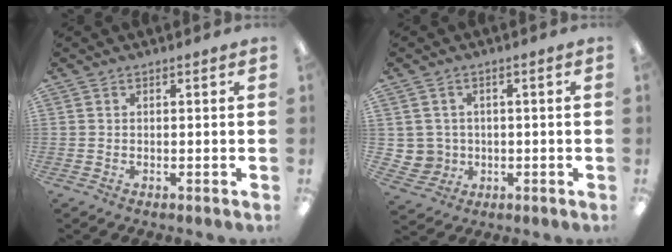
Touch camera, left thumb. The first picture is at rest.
{"total": 4.5, "force": [0.8, 4.4, 0.1], "torque": [-0.010, 0.002, 0.019]}